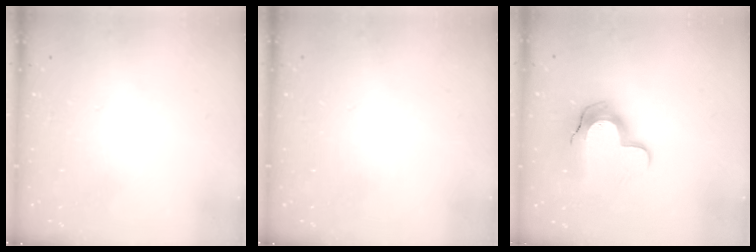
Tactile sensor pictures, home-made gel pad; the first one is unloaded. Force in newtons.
{"total": 0.0}
{"total": 12.7, "press": 12.7, "slide": 0.9}